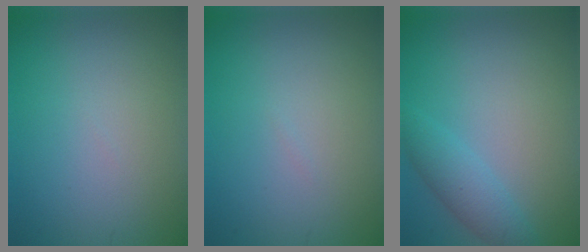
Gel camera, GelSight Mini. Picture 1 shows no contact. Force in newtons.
{"total": 0.0}
{"total": 2.7, "press": 2.7, "slide": 0.1}